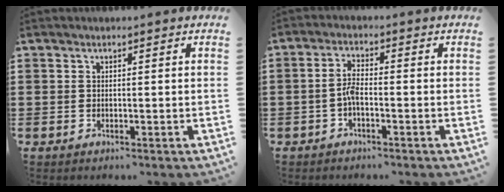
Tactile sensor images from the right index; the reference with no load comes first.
{"total": 3.1, "force": [-1.1, 0.9, 2.8], "torque": [-0.060, 0.002, -0.023]}